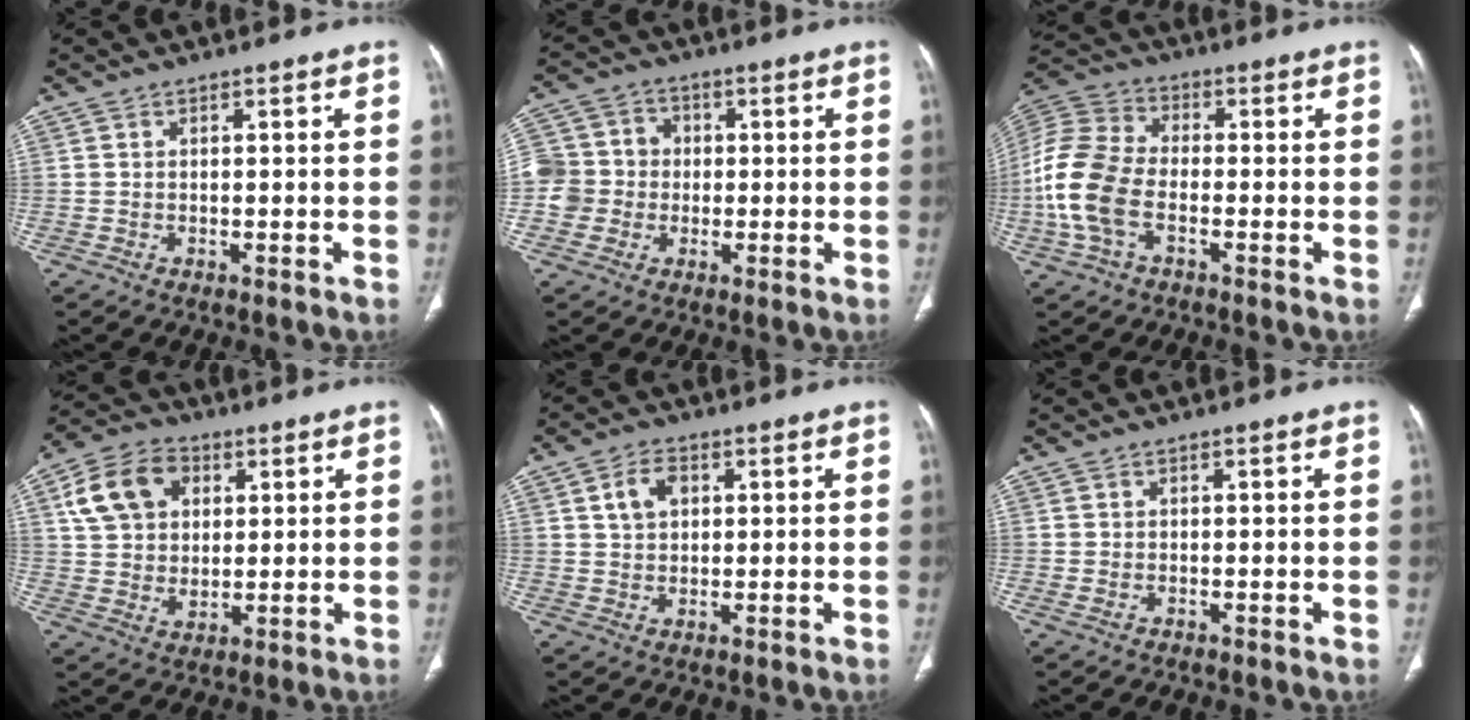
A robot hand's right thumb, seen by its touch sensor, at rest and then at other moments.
{"total": 8.7, "force": [-0.8, 8.4, 2.4], "torque": [-0.024, 0.025, -0.019]}
{"total": 13.7, "force": [-3.2, 8.2, 10.4], "torque": [-0.233, 0.023, -0.071]}
{"total": 12.9, "force": [4.1, 10.1, 6.9], "torque": [-0.102, -0.001, 0.071]}
{"total": 5.3, "force": [1.8, 3.7, 3.3], "torque": [-0.050, 0.001, 0.032]}
{"total": 0.7, "force": [-0.1, 0.5, 0.5], "torque": [-0.015, -0.002, -0.001]}